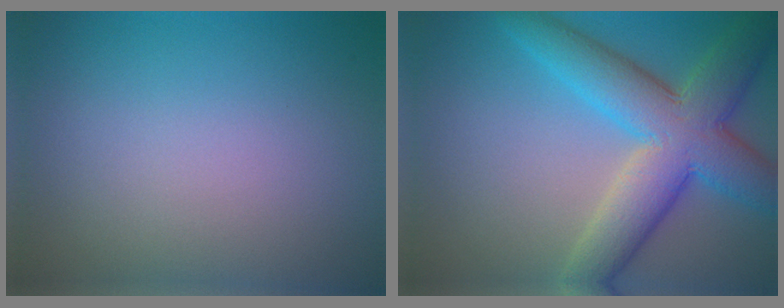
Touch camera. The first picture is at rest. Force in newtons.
{"total": 9.2, "press": 9.2, "slide": 0.4}